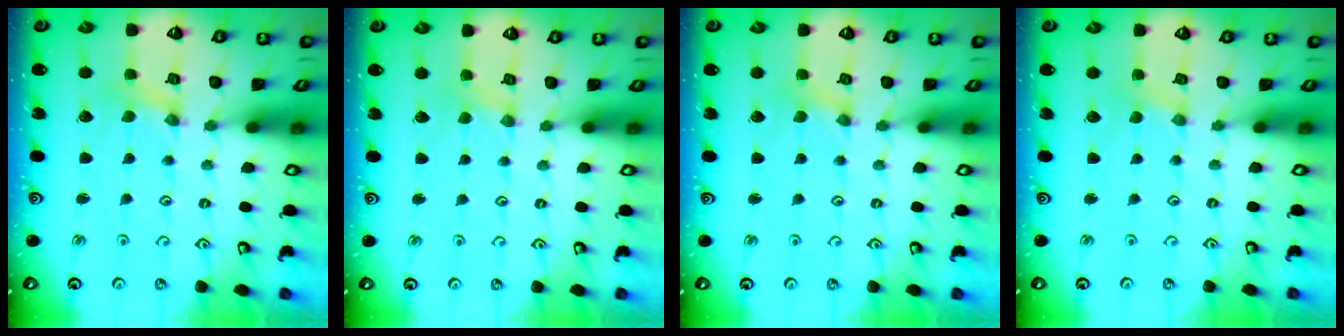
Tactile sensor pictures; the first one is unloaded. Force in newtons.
{"total": 0.7, "press": 0.7, "slide": 0.1}
{"total": 0.0}
{"total": 0.0}